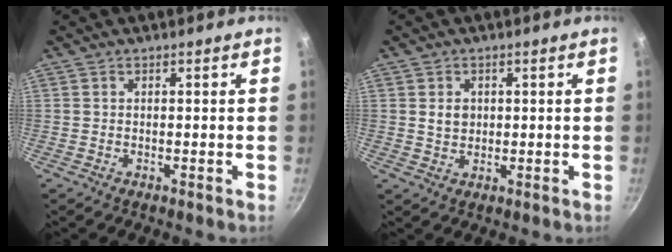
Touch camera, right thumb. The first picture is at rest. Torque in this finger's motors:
{"motor_torque": [0.15, 1.24, 0.67, -0.29, 0.00]}